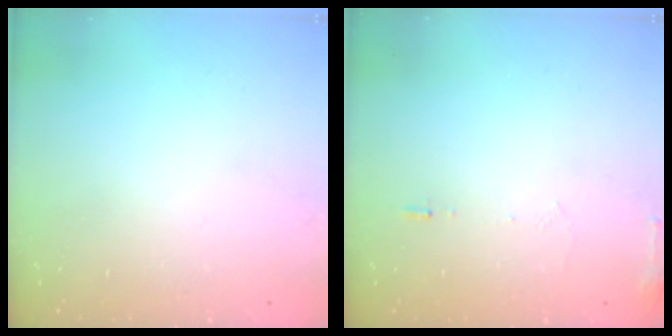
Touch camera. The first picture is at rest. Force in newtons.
{"total": 6.4, "press": 6.2, "slide": 1.5}